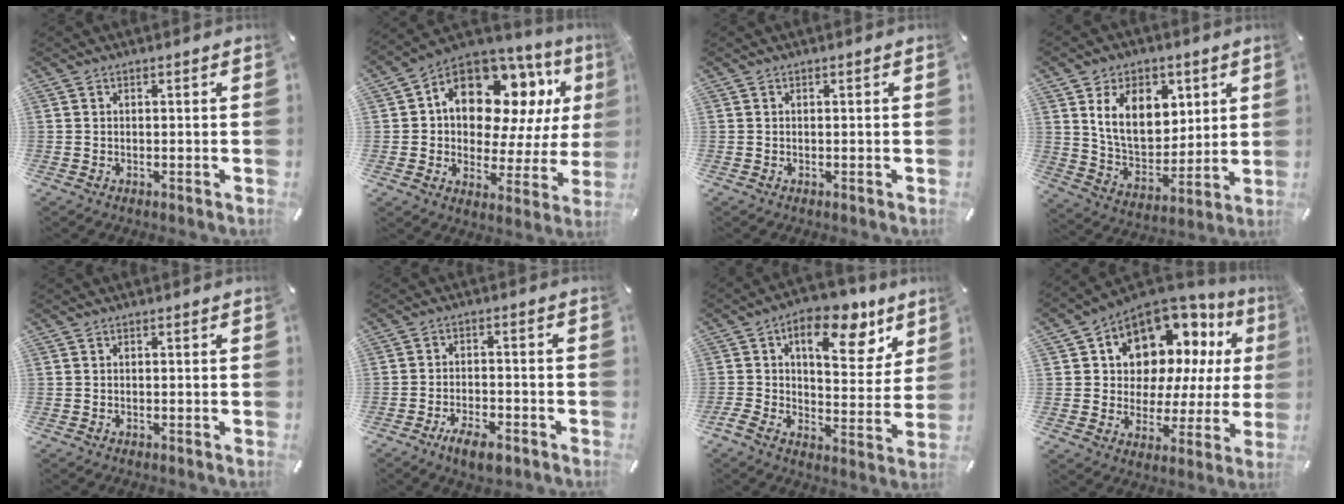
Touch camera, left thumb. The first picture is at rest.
{"total": 15.9, "force": [7.2, 10.7, 9.2], "torque": [-0.160, -0.050, 0.131]}
{"total": 0.0}
{"total": 14.3, "force": [5.9, 10.2, 8.2], "torque": [-0.146, -0.017, 0.110]}
{"total": 0.0}
{"total": 6.2, "force": [-4.1, 2.4, 4.0], "torque": [-0.070, 0.017, -0.071]}
{"total": 16.5, "force": [8.3, 8.7, 11.3], "torque": [-0.148, -0.056, 0.133]}
{"total": 12.3, "force": [8.5, 7.9, 4.0], "torque": [-0.076, -0.080, 0.155]}